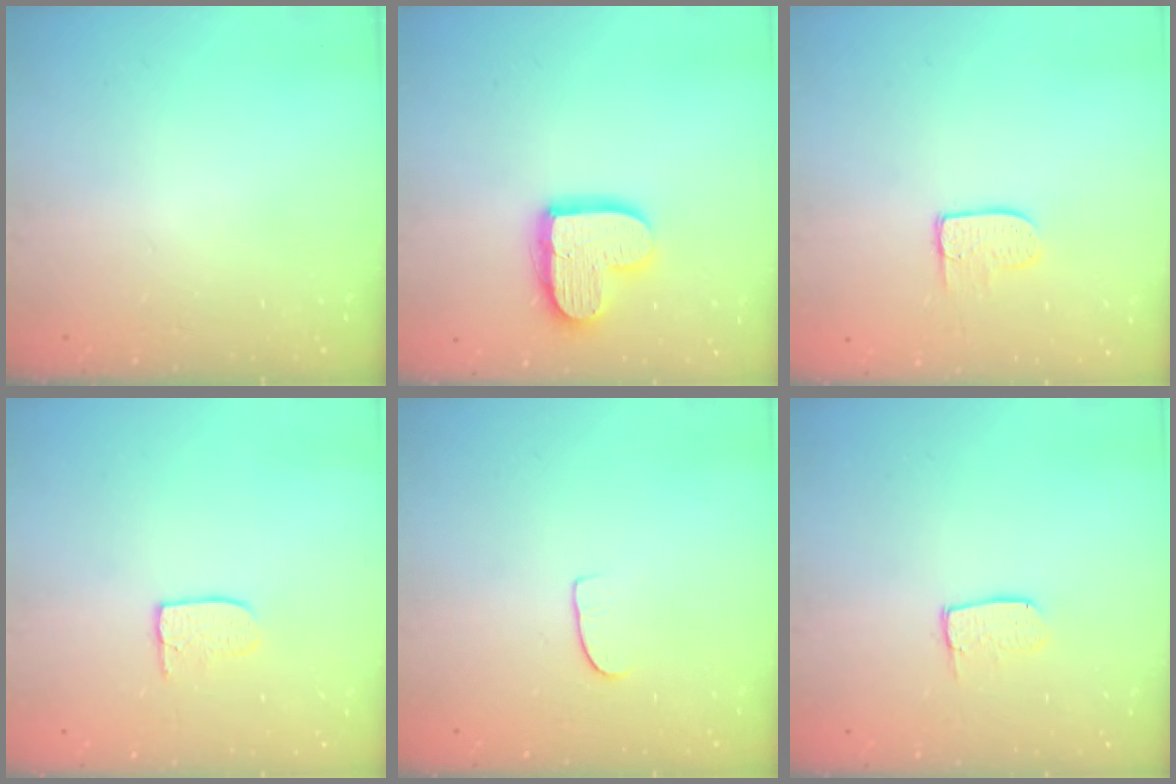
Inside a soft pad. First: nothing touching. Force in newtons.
{"total": 14.5, "press": 14.4, "slide": 1.3}
{"total": 6.8, "press": 6.7, "slide": 0.4}
{"total": 4.9, "press": 4.9, "slide": 0.3}
{"total": 5.3, "press": 5.3, "slide": 0.5}
{"total": 5.8, "press": 5.8, "slide": 0.4}